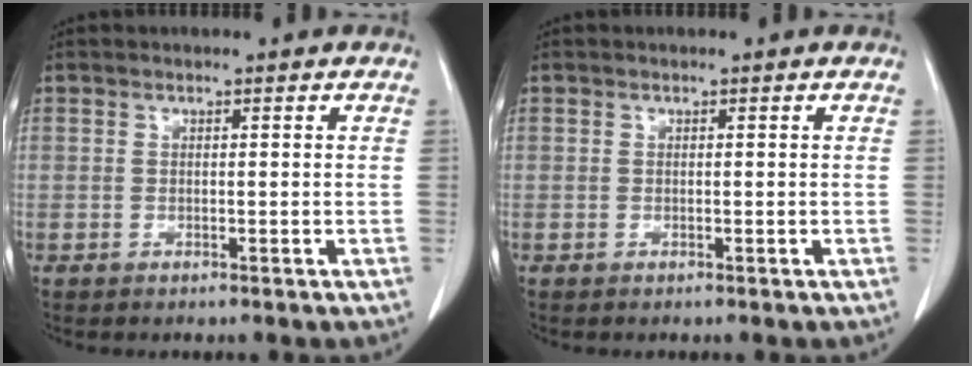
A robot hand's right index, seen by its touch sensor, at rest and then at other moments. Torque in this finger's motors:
{"motor_torque": [-0.04, 0.03, 0.00, 0.00]}